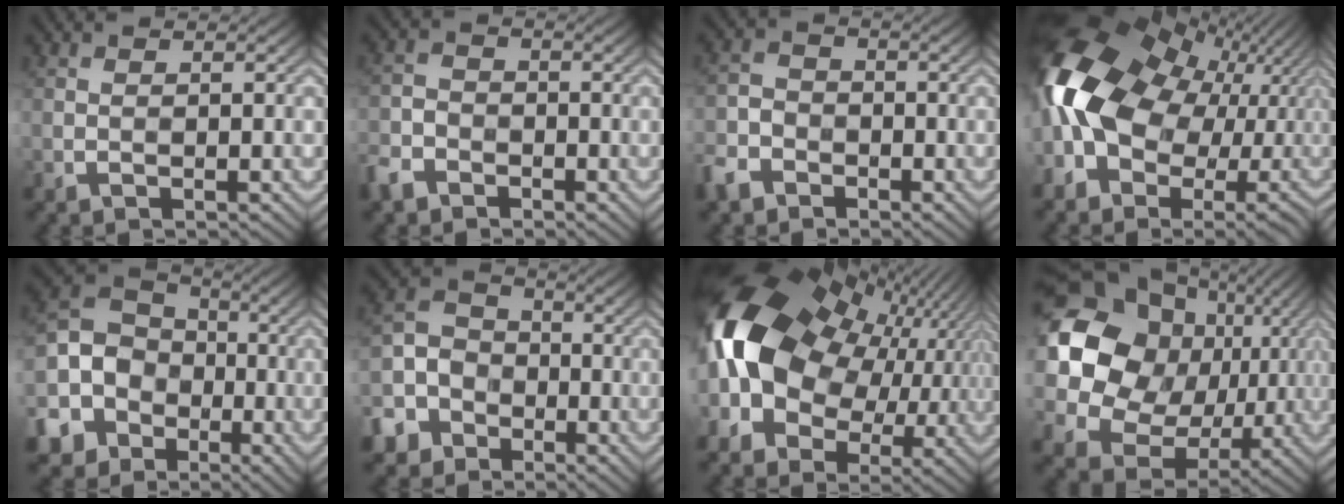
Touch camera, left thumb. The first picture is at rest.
{"total": 4.3, "force": [-3.0, 2.7, 1.4], "torque": [-0.042, -0.005, -0.071]}
{"total": 4.8, "force": [-3.2, 3.2, 1.6], "torque": [-0.049, -0.003, -0.077]}
{"total": 17.2, "force": [-0.6, 12.0, 12.3], "torque": [-0.247, -0.024, 0.013]}
{"total": 13.5, "force": [-5.4, 11.4, 4.7], "torque": [-0.143, -0.042, -0.120]}
{"total": 8.8, "force": [-4.7, 6.8, 2.9], "torque": [-0.083, -0.023, -0.110]}
{"total": 20.5, "force": [1.7, 14.2, 14.7], "torque": [-0.292, -0.020, 0.045]}
{"total": 19.5, "force": [4.6, 16.6, 9.2], "torque": [-0.269, 0.025, 0.100]}